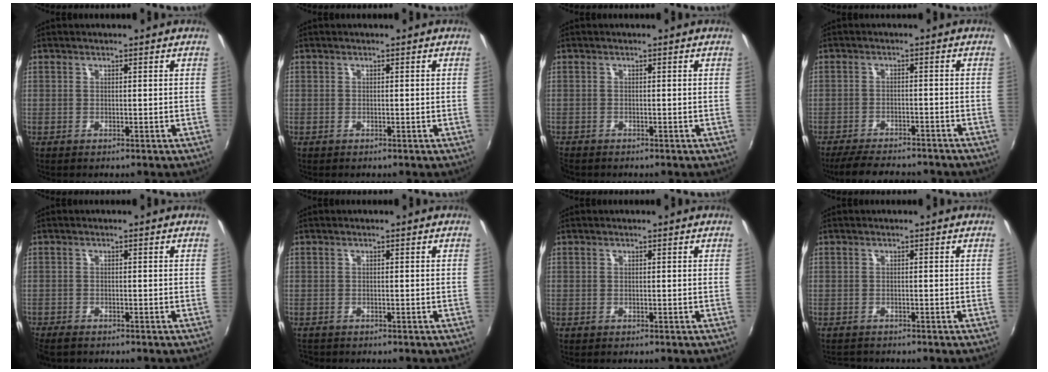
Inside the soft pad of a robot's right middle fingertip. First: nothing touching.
{"total": 0.0}
{"total": 1.2, "force": [-1.1, 0.5, 0.1], "torque": [-0.007, -0.004, -0.023]}
{"total": 12.3, "force": [-10.6, 3.0, 5.4], "torque": [-0.117, -0.024, -0.155]}
{"total": 3.1, "force": [-2.7, 1.0, 1.1], "torque": [-0.033, -0.016, -0.054]}
{"total": 1.4, "force": [-1.2, 0.6, 0.2], "torque": [-0.007, -0.005, -0.021]}
{"total": 0.0}
{"total": 2.1, "force": [-2.0, 0.5, 0.3], "torque": [-0.011, -0.009, -0.033]}